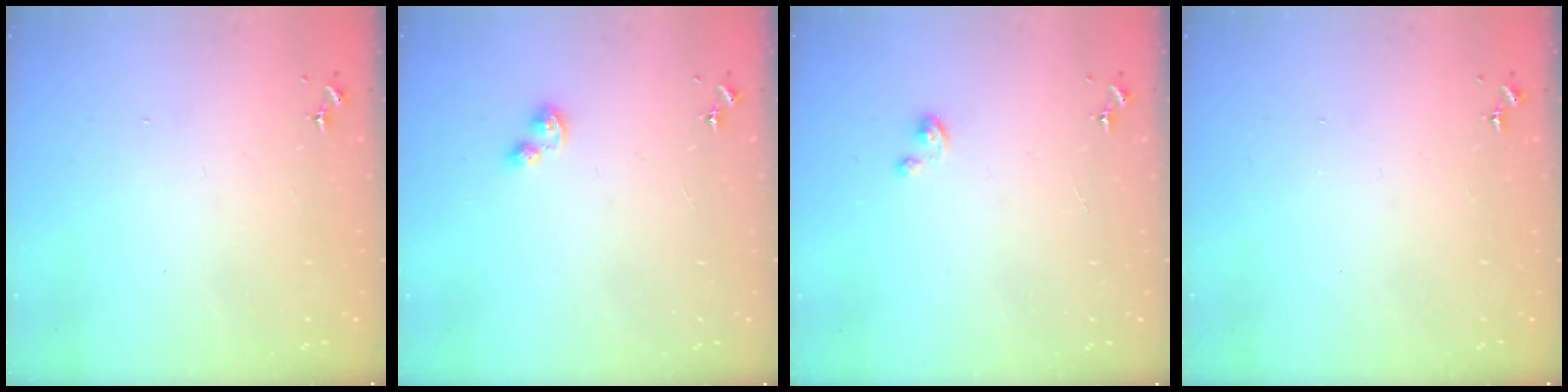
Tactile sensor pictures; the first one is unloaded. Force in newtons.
{"total": 2.8, "press": 2.8, "slide": 0.5}
{"total": 1.4, "press": 1.4, "slide": 0.1}
{"total": 0.0}